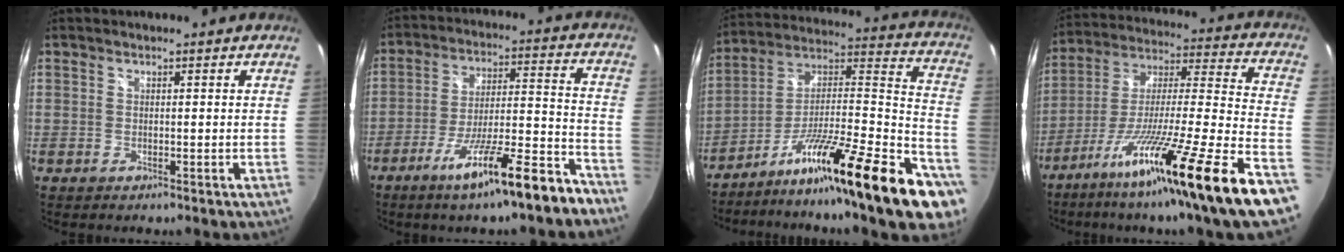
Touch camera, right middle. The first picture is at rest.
{"total": 16.5, "force": [-12.0, 1.0, 11.3], "torque": [-0.191, -0.018, -0.186]}
{"total": 29.4, "force": [-18.4, 4.7, 22.5], "torque": [-0.284, 0.001, -0.283]}
{"total": 27.2, "force": [-18.5, -1.3, 19.9], "torque": [-0.300, -0.065, -0.296]}